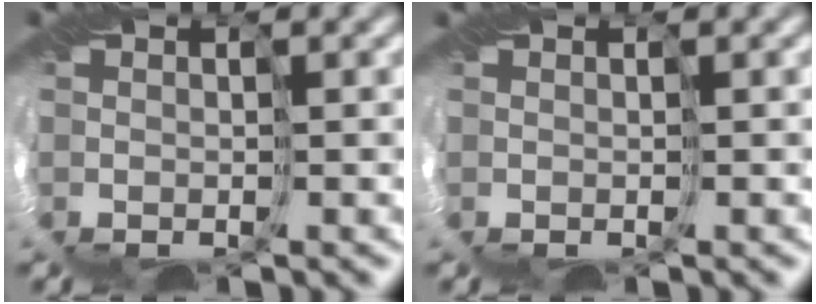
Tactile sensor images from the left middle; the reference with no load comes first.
{"total": 0.0}